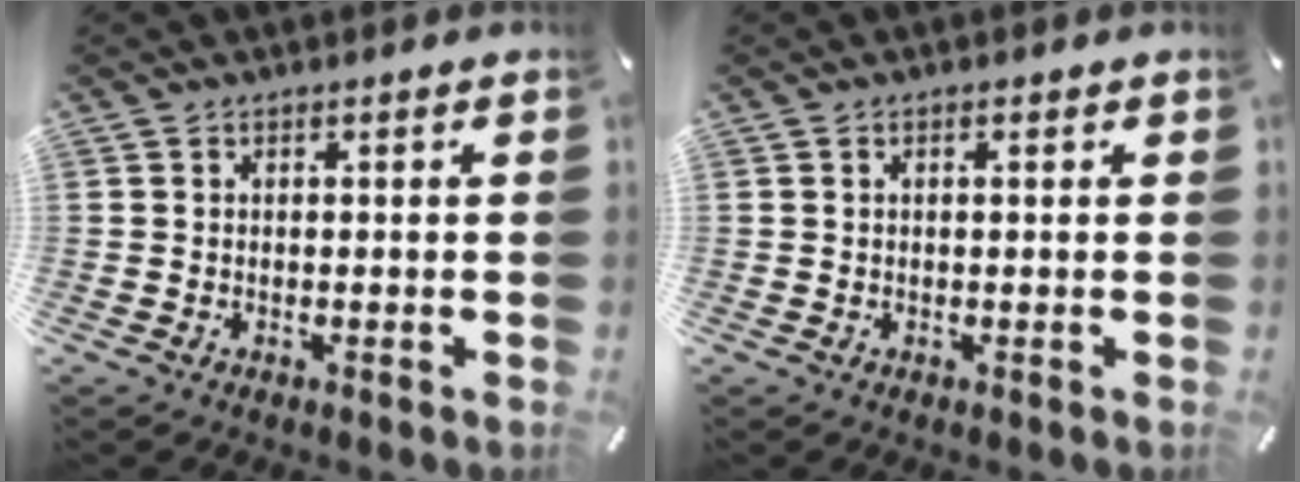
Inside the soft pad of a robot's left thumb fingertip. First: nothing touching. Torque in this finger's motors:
{"motor_torque": [0.16, -0.34, -0.01, 0.00, 0.04]}